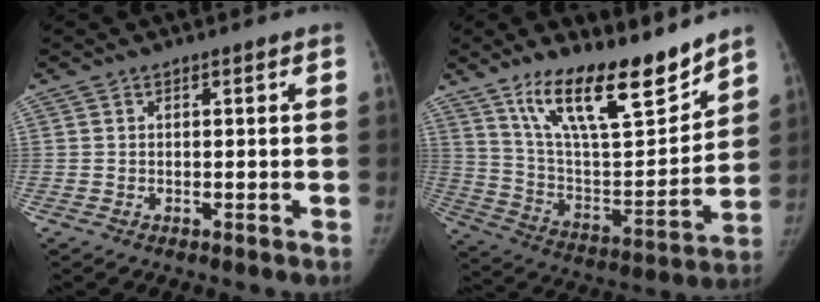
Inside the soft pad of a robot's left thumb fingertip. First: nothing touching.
{"total": 21.0, "force": [15.2, 6.4, 12.9], "torque": [-0.176, -0.086, 0.268]}